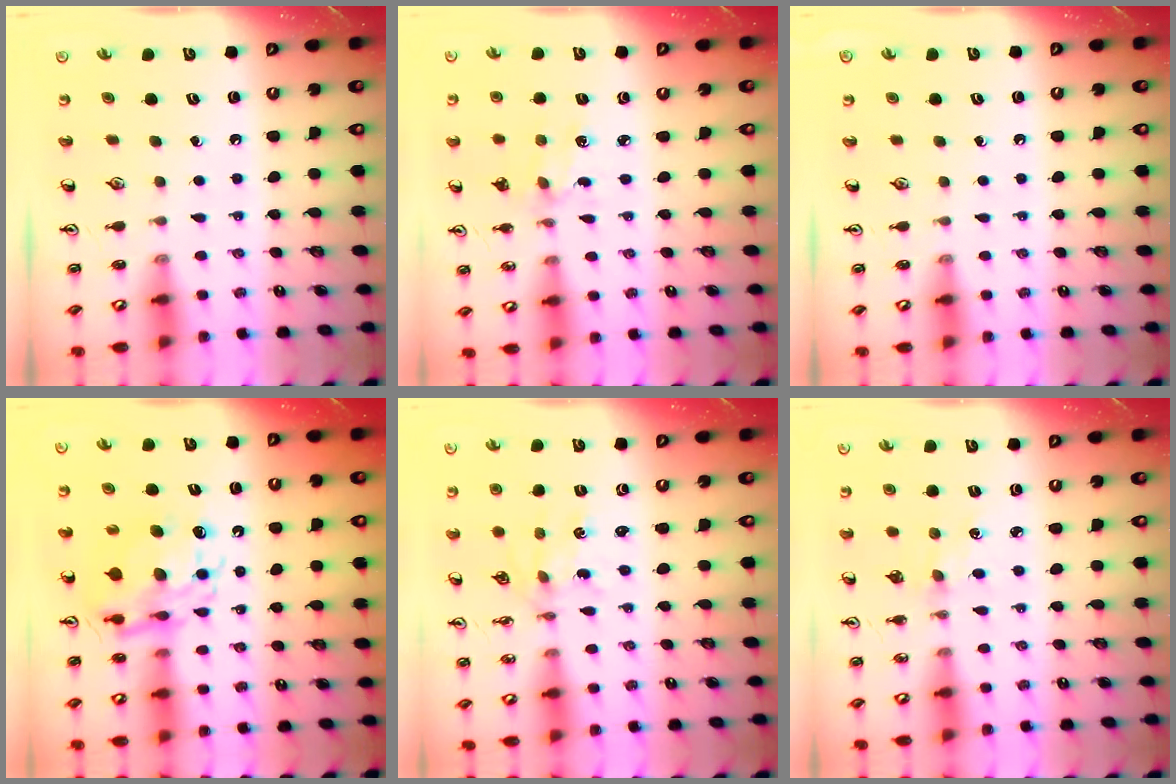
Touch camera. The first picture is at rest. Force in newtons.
{"total": 2.0, "press": 2.0, "slide": 0.2}
{"total": 0.0}
{"total": 11.7, "press": 11.6, "slide": 1.2}
{"total": 1.2, "press": 1.2, "slide": 0.2}
{"total": 3.1, "press": 3.1, "slide": 0.5}